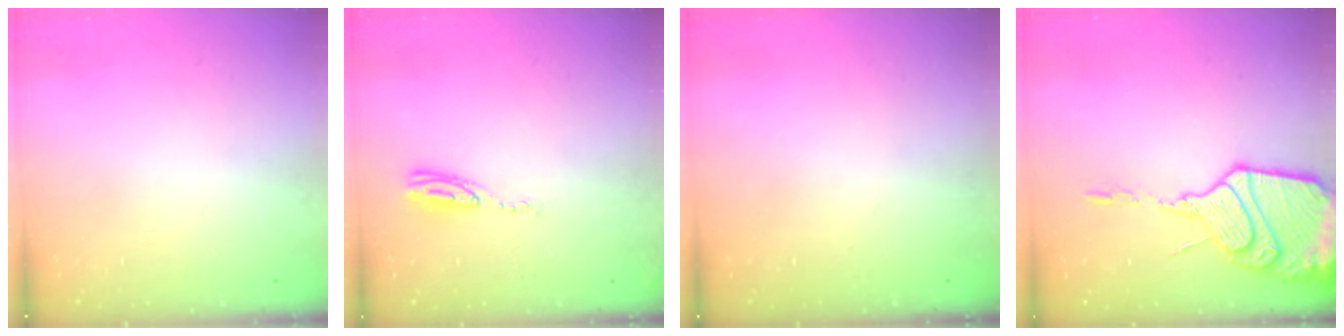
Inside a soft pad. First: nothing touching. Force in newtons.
{"total": 5.9, "press": 5.9, "slide": 0.4}
{"total": 0.0}
{"total": 19.2, "press": 19.1, "slide": 1.6}